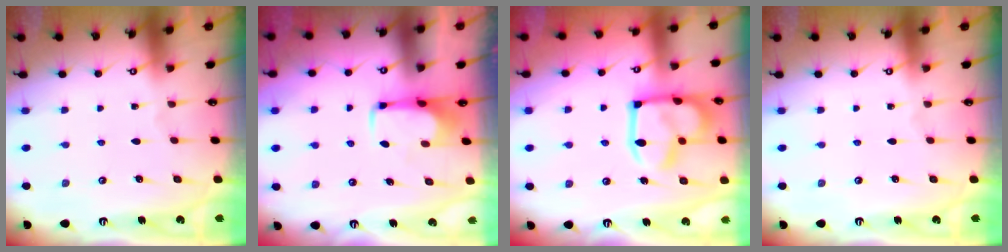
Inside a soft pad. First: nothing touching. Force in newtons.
{"total": 1.4, "press": 1.3, "slide": 0.5}
{"total": 18.2, "press": 18.2, "slide": 1.0}
{"total": 0.0}